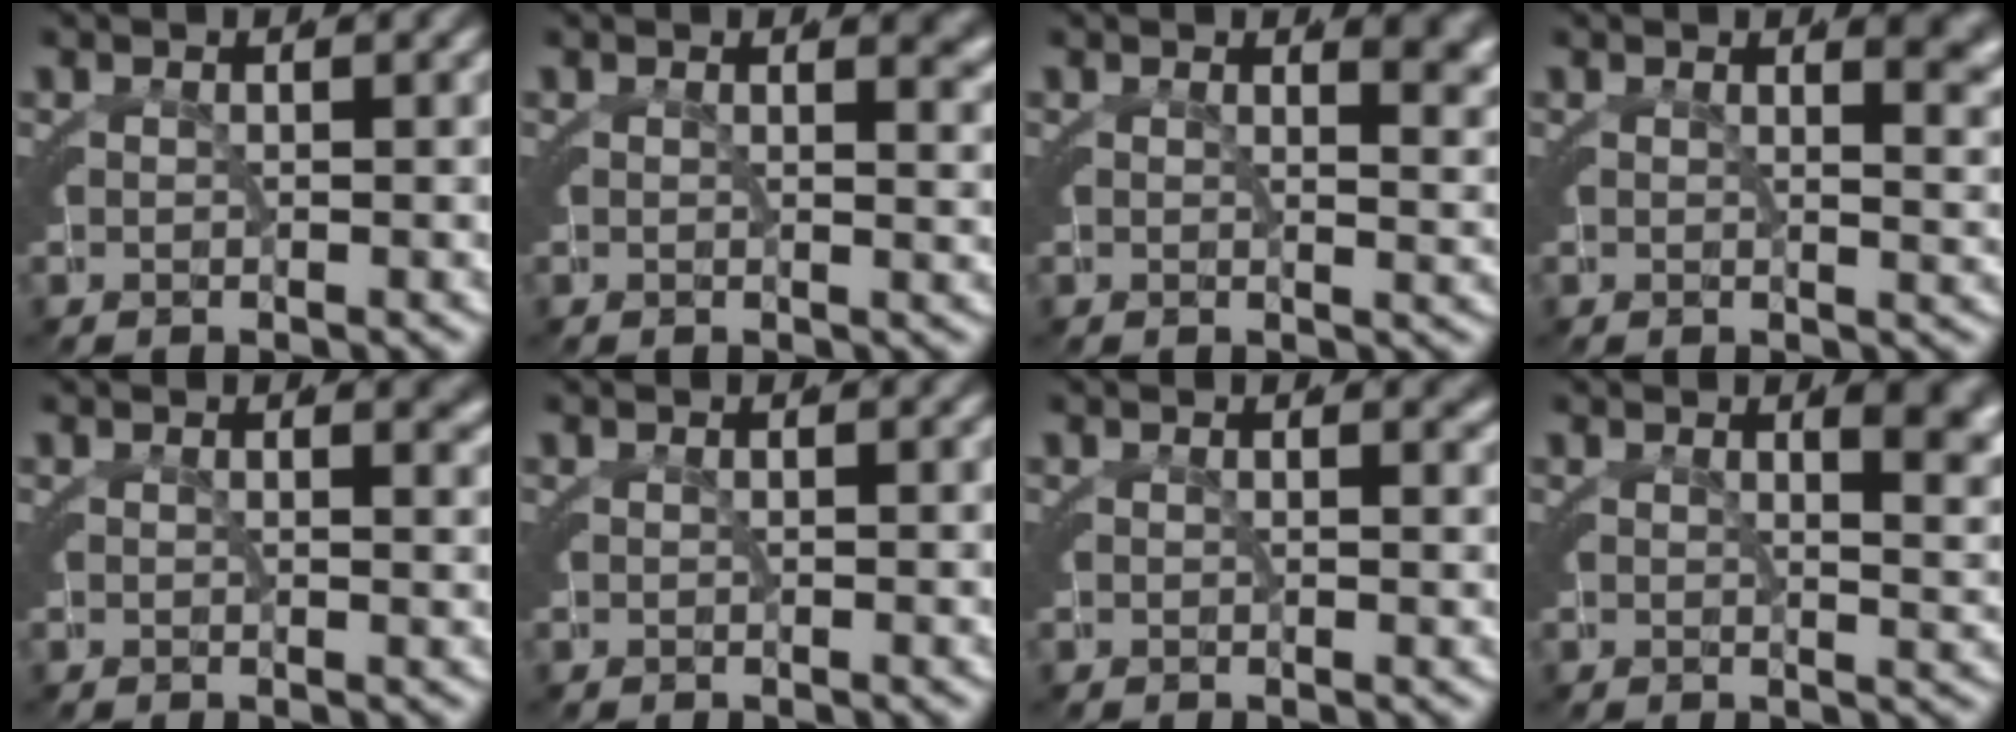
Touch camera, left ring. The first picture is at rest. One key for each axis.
{"total": 2.4, "fx": 1.3, "fy": 0.8, "fz": 1.9, "tx": -0.017, "ty": -0.002, "tz": 0.018}
{"total": 3.7, "fx": 1.8, "fy": 1.2, "fz": 3.0, "tx": -0.019, "ty": -0.002, "tz": 0.026}
{"total": 4.0, "fx": 1.8, "fy": 1.2, "fz": 3.4, "tx": -0.020, "ty": 0.001, "tz": 0.026}
{"total": 1.7, "fx": 0.9, "fy": 0.6, "fz": 1.3, "tx": -0.013, "ty": -0.001, "tz": 0.011}
{"total": 0.0}
{"total": 1.2, "fx": 0.8, "fy": 0.4, "fz": 0.8, "tx": -0.008, "ty": -0.001, "tz": 0.009}
{"total": 5.1, "fx": 2.1, "fy": 1.4, "fz": 4.4, "tx": -0.030, "ty": 0.003, "tz": 0.031}